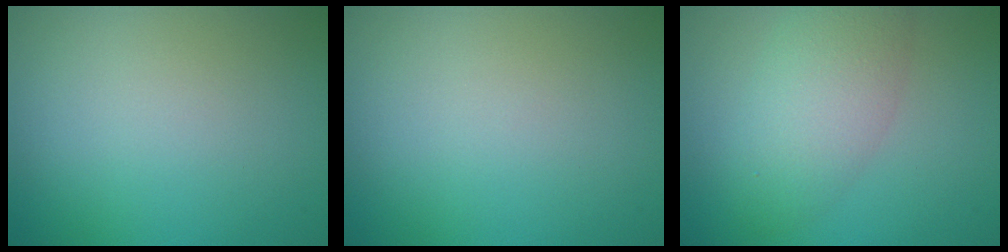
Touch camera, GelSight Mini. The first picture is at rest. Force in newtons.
{"total": 0.0}
{"total": 4.6, "press": 4.6, "slide": 0.2}